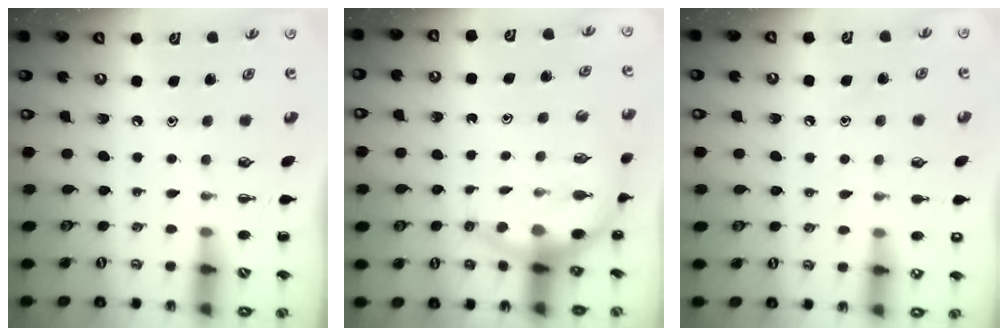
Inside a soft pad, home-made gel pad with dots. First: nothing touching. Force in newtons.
{"total": 6.6, "press": 6.4, "slide": 1.6}
{"total": 7.2, "press": 6.9, "slide": 2.0}